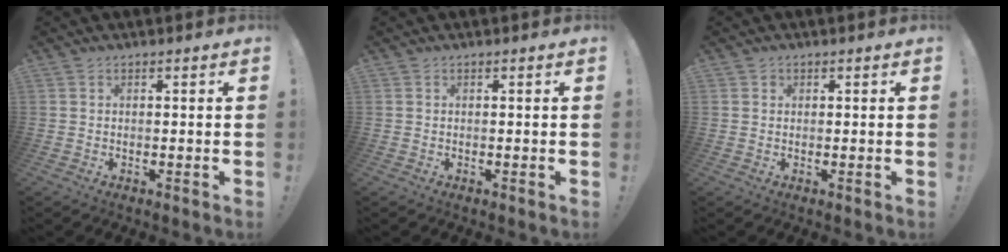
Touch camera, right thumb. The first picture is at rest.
{"total": 0.0}
{"total": 0.5, "force": [0.3, 0.5, 0.0], "torque": [0.003, 0.000, 0.004]}